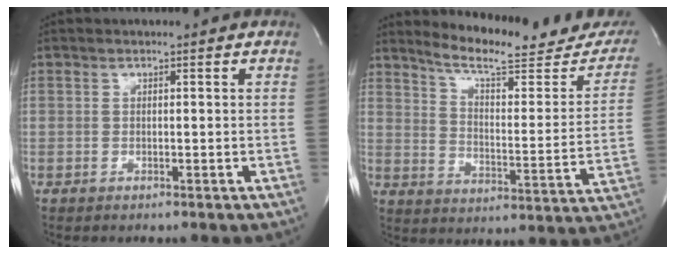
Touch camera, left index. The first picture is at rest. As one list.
[{"total": 19.3, "force": [17.3, 3.6, 7.8], "torque": [-0.102, -0.046, 0.223]}]